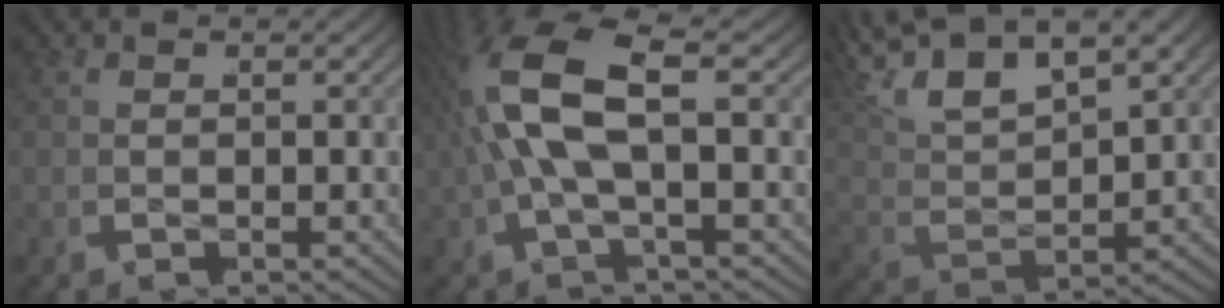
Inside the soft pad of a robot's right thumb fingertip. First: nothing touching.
{"total": 8.3, "force": [0.2, 3.2, 7.6], "torque": [-0.189, 0.004, 0.003]}
{"total": 6.9, "force": [3.1, 4.1, 4.6], "torque": [-0.122, 0.011, 0.045]}